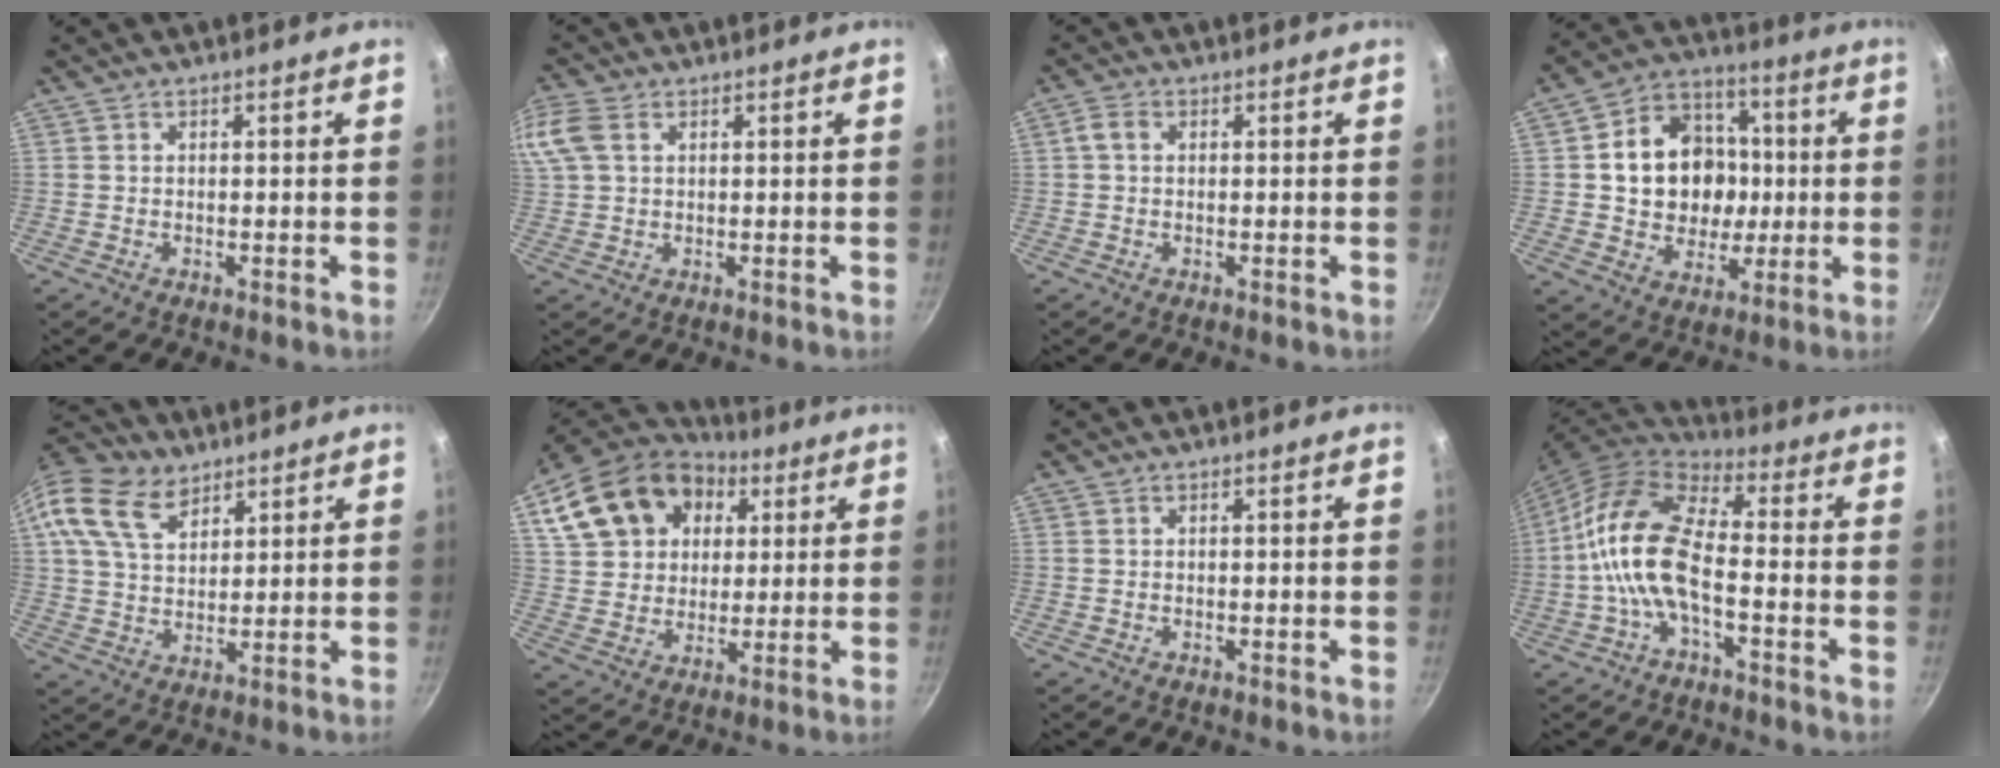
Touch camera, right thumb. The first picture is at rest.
{"total": 7.9, "force": [2.8, 5.2, 5.2], "torque": [-0.120, 0.018, 0.052]}
{"total": 2.2, "force": [0.2, 1.6, 1.5], "torque": [-0.031, 0.008, 0.002]}
{"total": 17.0, "force": [0.9, 14.4, 8.9], "torque": [-0.111, 0.024, 0.017]}
{"total": 15.6, "force": [8.8, 9.7, 8.4], "torque": [-0.161, -0.008, 0.160]}
{"total": 22.1, "force": [8.2, 16.6, 12.2], "torque": [-0.219, 0.025, 0.144]}
{"total": 0.0}
{"total": 13.5, "force": [-2.9, 6.2, 11.7], "torque": [-0.222, 0.037, -0.070]}